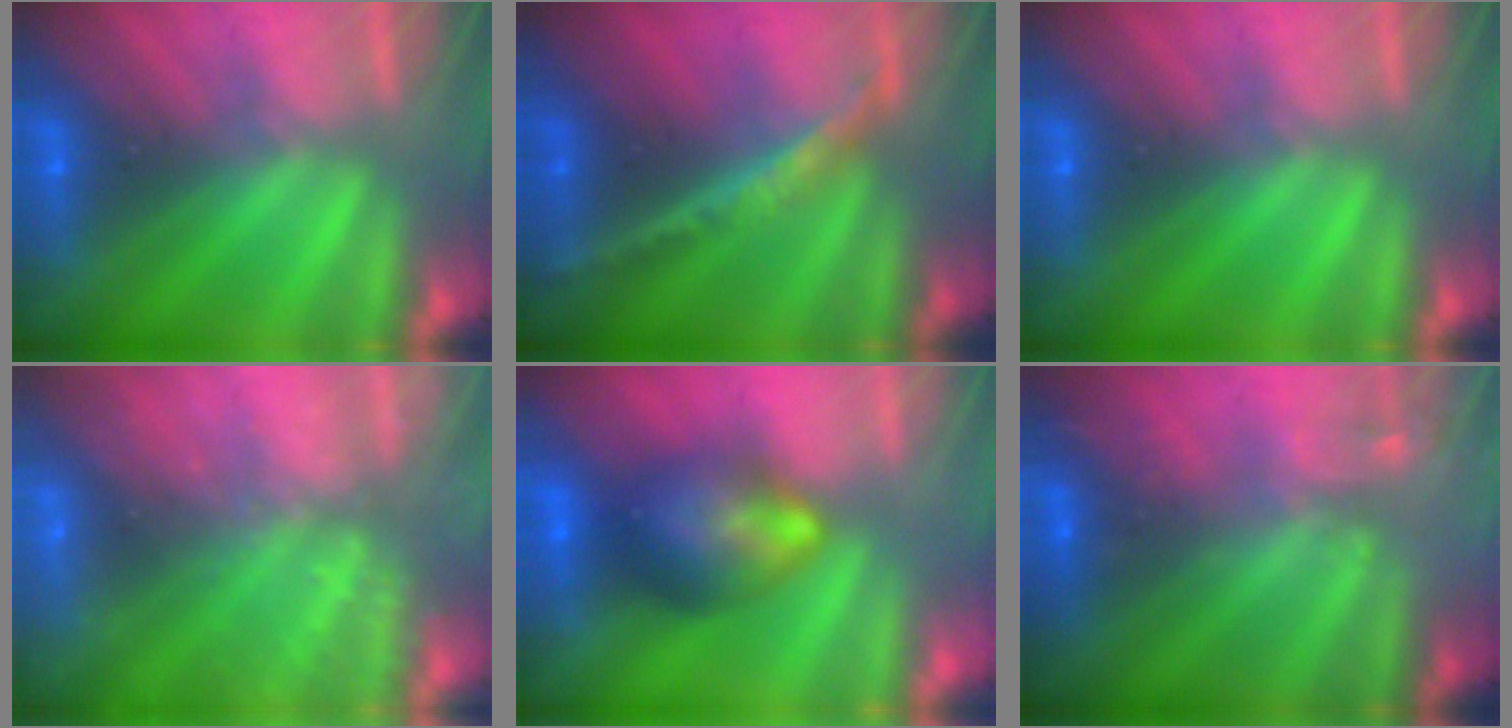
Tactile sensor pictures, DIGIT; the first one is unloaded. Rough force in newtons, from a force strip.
{"total": 2.4}
{"total": 0.0}
{"total": 9.3}
{"total": 7.3}
{"total": 2.1}